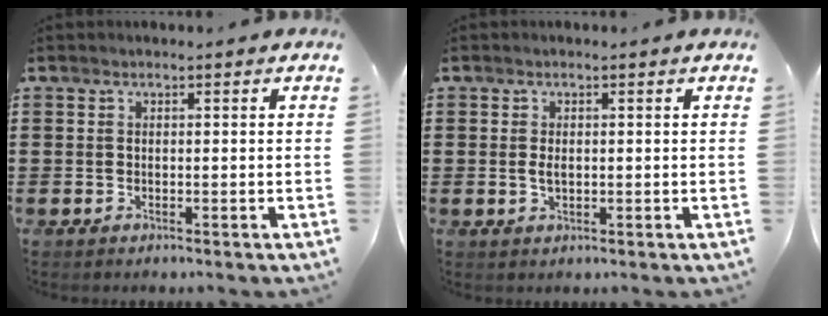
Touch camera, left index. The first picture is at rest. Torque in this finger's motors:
{"motor_torque": [0.45, 0.43, 0.28, 0.07]}